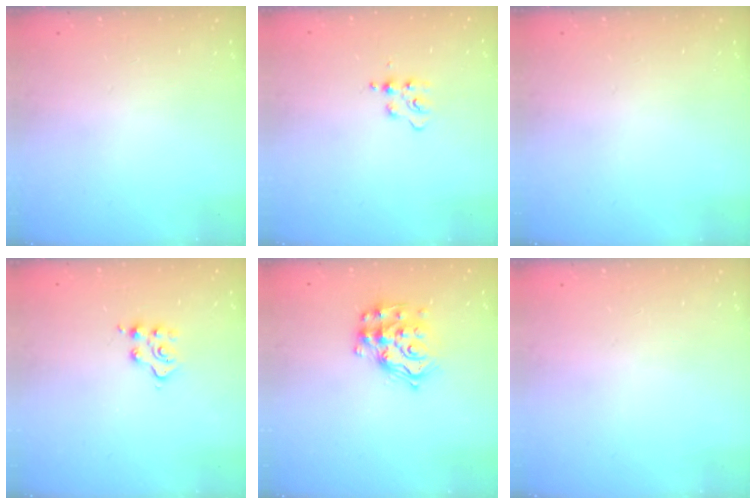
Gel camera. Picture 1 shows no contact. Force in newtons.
{"total": 5.1, "press": 5.1, "slide": 0.7}
{"total": 0.0}
{"total": 4.5, "press": 4.4, "slide": 0.3}
{"total": 14.8, "press": 14.8, "slide": 0.9}
{"total": 0.7, "press": 0.7, "slide": 0.2}